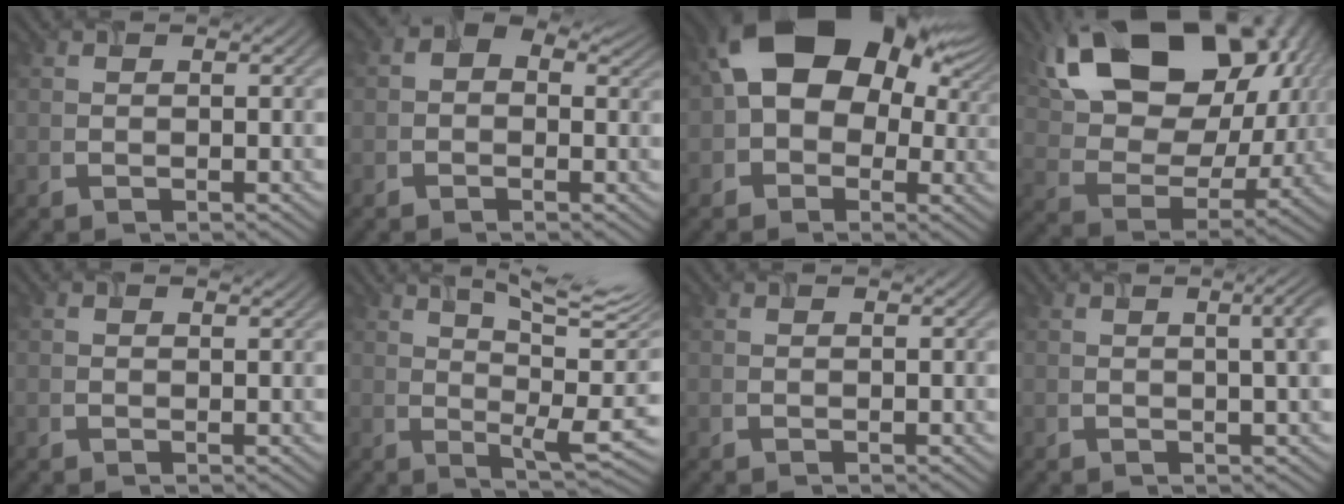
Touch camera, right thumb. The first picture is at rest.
{"total": 4.0, "force": [0.8, 2.9, 2.6], "torque": [-0.041, 0.007, -0.001]}
{"total": 17.5, "force": [4.1, 12.3, 11.8], "torque": [-0.171, 0.031, 0.059]}
{"total": 21.2, "force": [9.6, 13.1, 13.6], "torque": [-0.278, 0.047, 0.158]}
{"total": 0.6, "force": [0.4, 0.3, 0.3], "torque": [-0.003, -0.003, 0.004]}
{"total": 11.8, "force": [5.2, 2.7, 10.2], "torque": [-0.151, 0.007, 0.081]}
{"total": 0.0}
{"total": 3.6, "force": [0.8, 0.9, 3.4], "torque": [-0.043, 0.012, 0.011]}